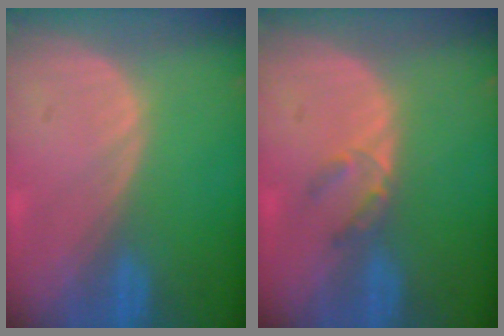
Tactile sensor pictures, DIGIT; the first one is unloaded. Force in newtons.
{"total": 2.5, "press": 2.3, "slide": 1.0}